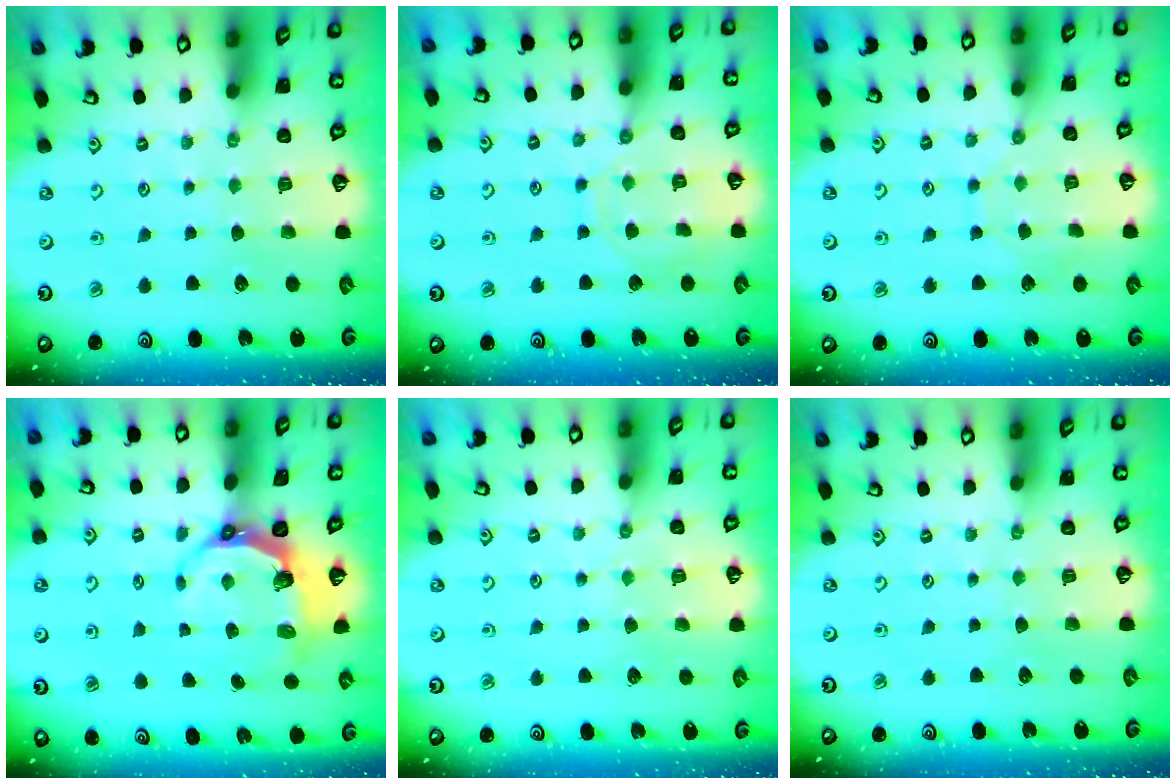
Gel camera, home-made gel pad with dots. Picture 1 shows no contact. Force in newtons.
{"total": 8.9, "press": 8.9, "slide": 0.8}
{"total": 7.7, "press": 7.7, "slide": 0.7}
{"total": 6.9, "press": 5.2, "slide": 4.5}
{"total": 3.9, "press": 3.9, "slide": 0.4}
{"total": 0.0}